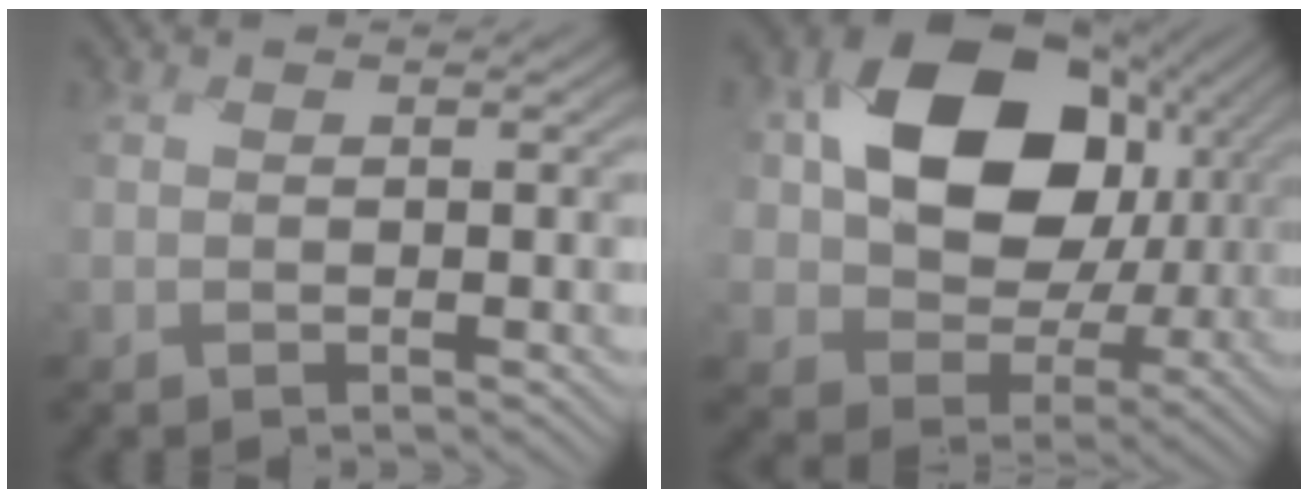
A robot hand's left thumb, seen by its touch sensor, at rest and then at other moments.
{"total": 15.3, "force": [2.9, 12.1, 8.9], "torque": [-0.160, -0.014, 0.062]}